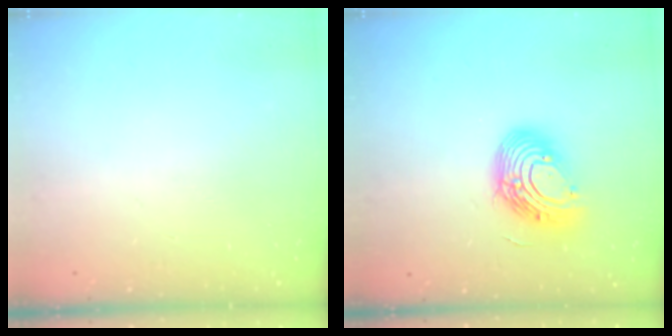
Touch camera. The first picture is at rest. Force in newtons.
{"total": 12.4, "press": 12.3, "slide": 1.8}